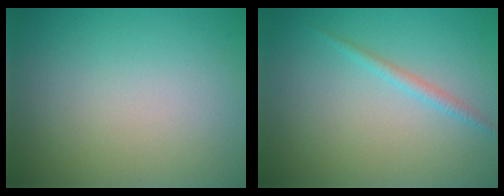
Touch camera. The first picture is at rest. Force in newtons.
{"total": 1.2, "press": 1.2, "slide": 0.1}